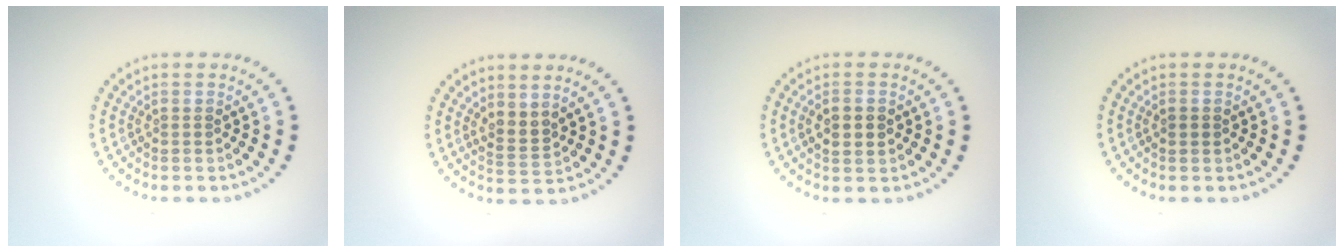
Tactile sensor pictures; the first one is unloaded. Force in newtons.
{"total": 2.0, "press": 1.4, "slide": 1.3}
{"total": 2.1, "press": 2.1, "slide": 0.1}
{"total": 0.8, "press": 0.8, "slide": 0.0}